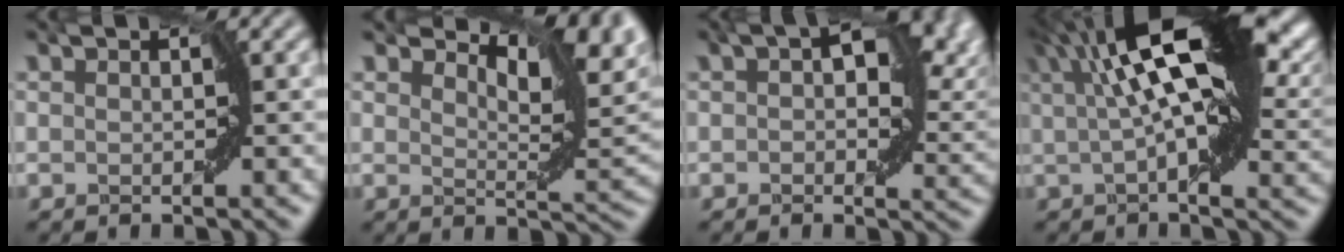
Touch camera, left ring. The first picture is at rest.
{"total": 7.4, "force": [3.7, 2.9, 5.6], "torque": [-0.097, 0.003, 0.067]}
{"total": 9.1, "force": [2.3, 5.0, 7.3], "torque": [-0.108, 0.000, 0.030]}
{"total": 12.9, "force": [5.3, 3.5, 11.2], "torque": [-0.182, 0.015, 0.081]}